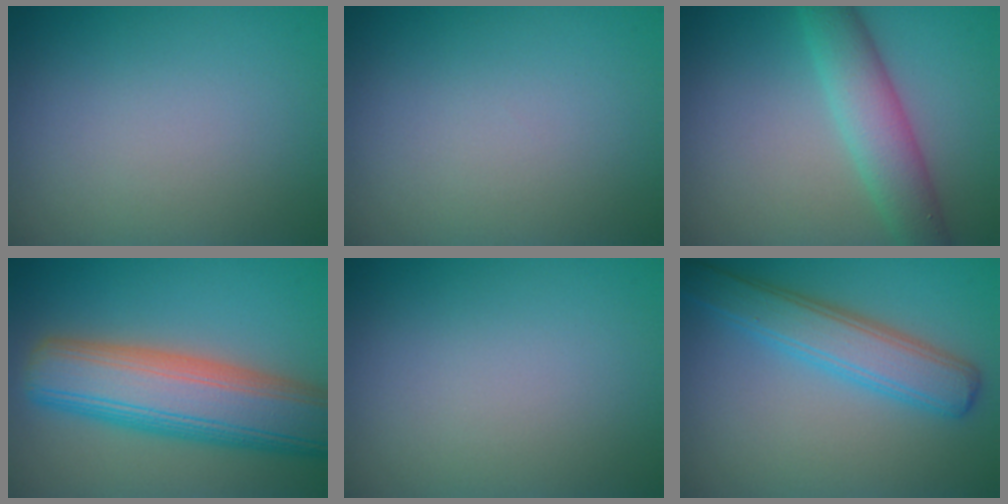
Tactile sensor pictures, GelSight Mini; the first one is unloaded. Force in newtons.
{"total": 0.0}
{"total": 4.8, "press": 4.8, "slide": 0.1}
{"total": 10.2, "press": 10.2, "slide": 0.5}
{"total": 0.0}
{"total": 4.8, "press": 4.8, "slide": 0.3}